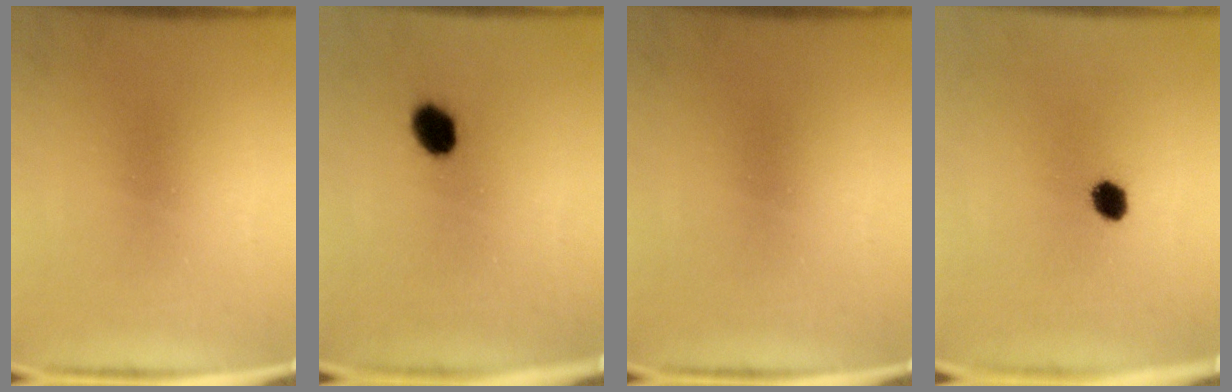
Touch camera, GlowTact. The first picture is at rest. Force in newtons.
{"total": 5.1}
{"total": 0.0}
{"total": 4.2}